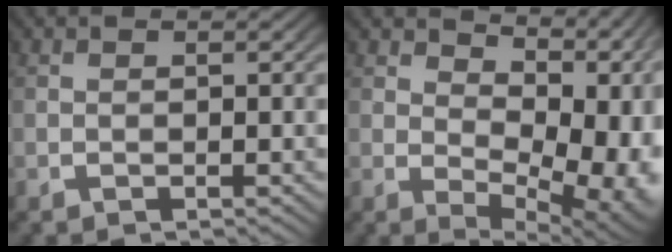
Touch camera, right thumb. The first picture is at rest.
{"total": 10.5, "force": [1.9, 5.8, 8.6], "torque": [-0.114, -0.025, 0.050]}